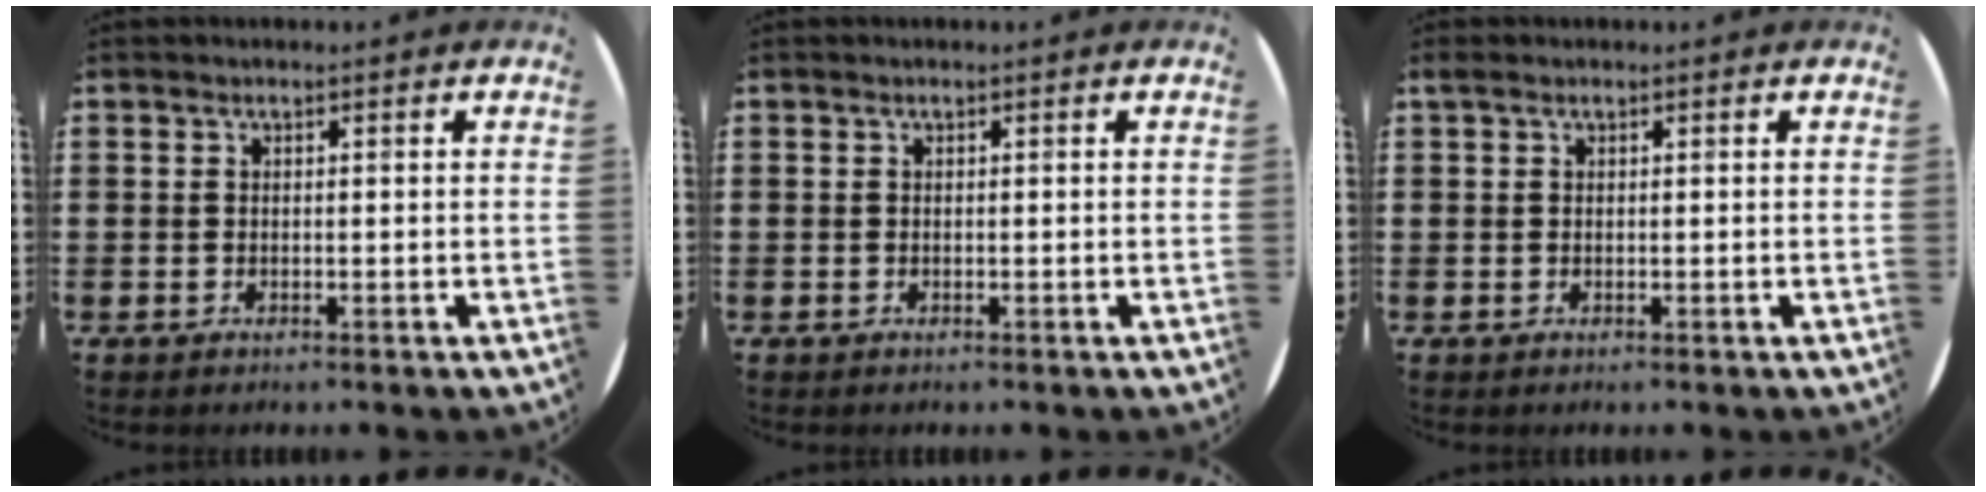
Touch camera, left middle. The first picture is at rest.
{"total": 0.0}
{"total": 0.0}